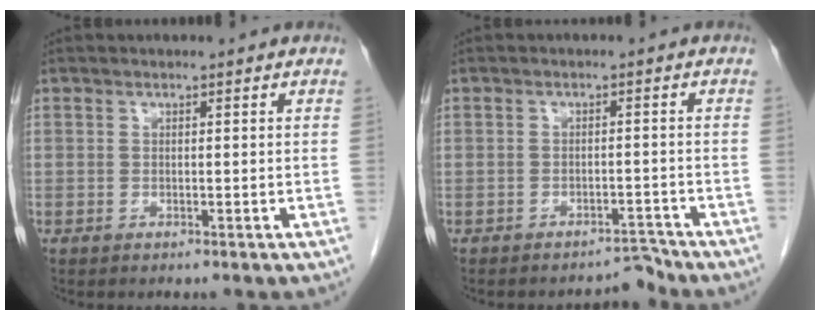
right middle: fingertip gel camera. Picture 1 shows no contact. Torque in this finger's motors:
{"motor_torque": [-0.52, -0.19, -0.06, -0.01]}